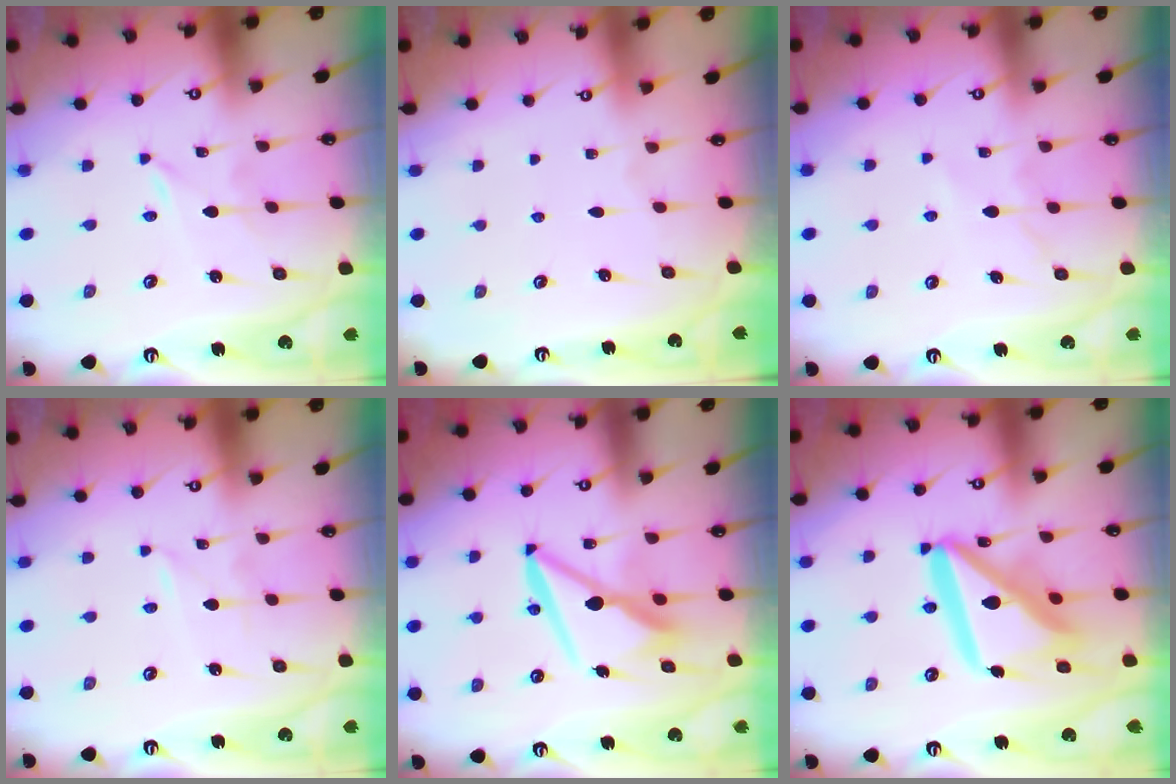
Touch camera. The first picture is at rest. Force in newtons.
{"total": 0.0}
{"total": 5.3, "press": 5.2, "slide": 0.9}
{"total": 0.6, "press": 0.6, "slide": 0.0}
{"total": 9.1, "press": 8.9, "slide": 1.7}
{"total": 18.0, "press": 17.9, "slide": 2.2}